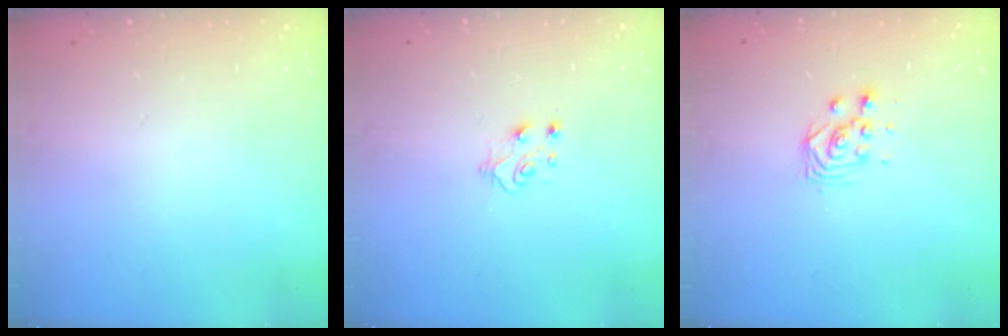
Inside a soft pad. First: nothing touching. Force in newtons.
{"total": 6.1, "press": 6.1, "slide": 0.7}
{"total": 3.0, "press": 3.0, "slide": 0.2}